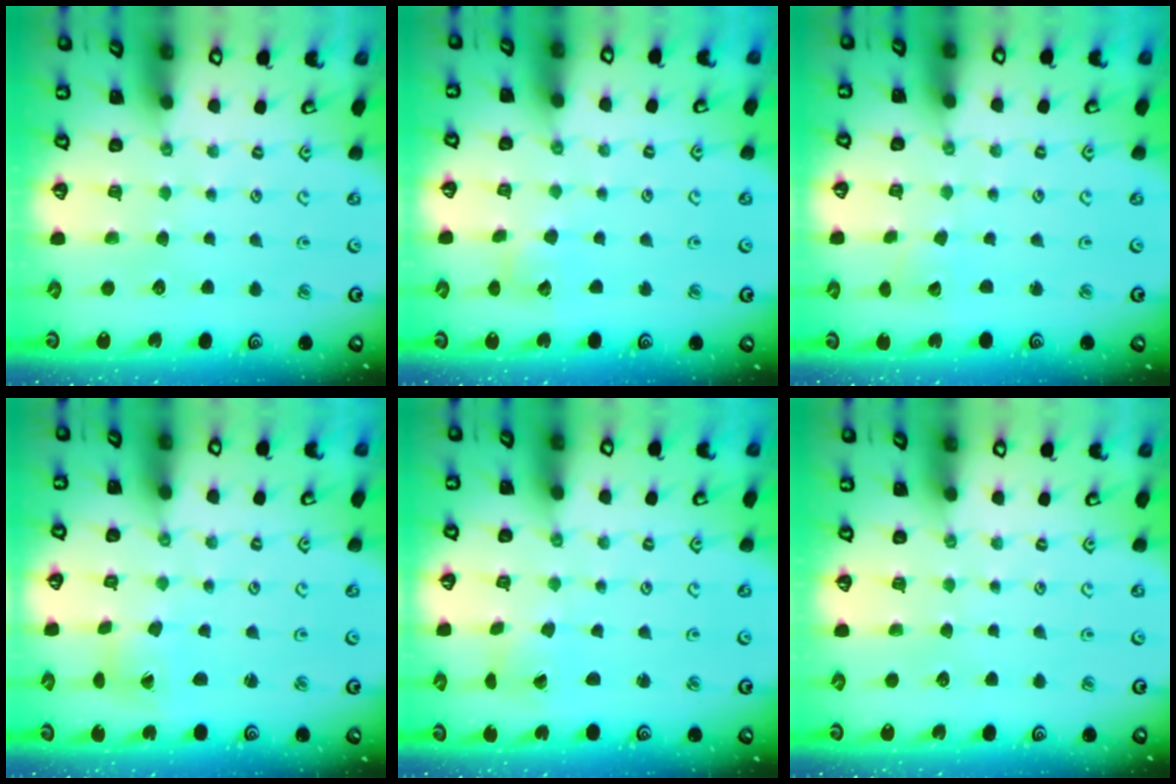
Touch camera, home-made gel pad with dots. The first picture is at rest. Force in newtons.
{"total": 2.9, "press": 2.9, "slide": 0.3}
{"total": 2.6, "press": 2.6, "slide": 0.3}
{"total": 1.3, "press": 1.3, "slide": 0.1}
{"total": 1.4, "press": 1.4, "slide": 0.3}
{"total": 0.0}